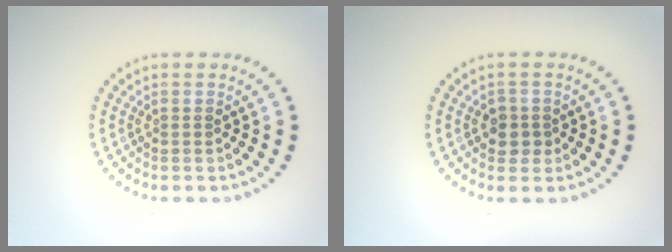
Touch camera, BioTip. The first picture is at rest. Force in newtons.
{"total": 1.7, "press": 1.6, "slide": 0.5}